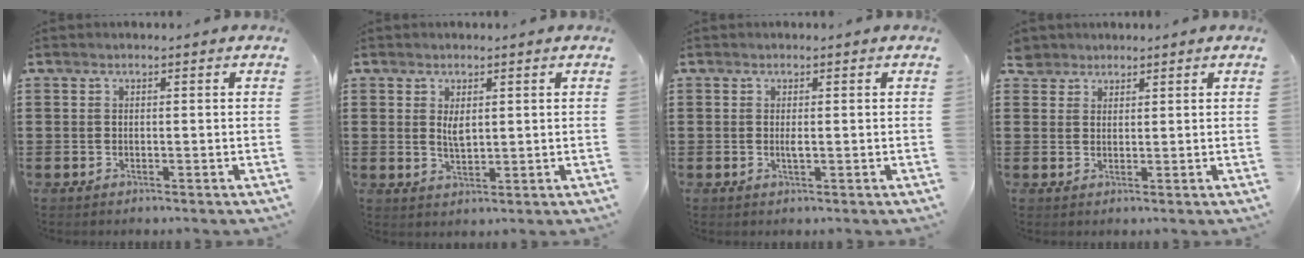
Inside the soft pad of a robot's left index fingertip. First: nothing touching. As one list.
[{"total": 2.5, "force": [0.8, 0.9, 2.1], "torque": [-0.045, 0.001, 0.014]}, {"total": 1.2, "force": [0.1, 0.1, 1.2], "torque": [-0.023, -0.003, 0.001]}, {"total": 2.6, "force": [2.1, 1.5, 0.1], "torque": [-0.012, 0.009, 0.042]}]